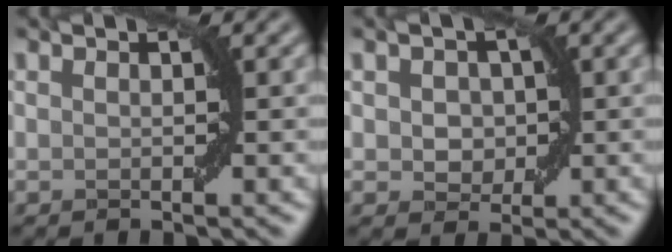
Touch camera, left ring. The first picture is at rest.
{"total": 2.6, "force": [0.3, 2.1, 1.5], "torque": [-0.023, 0.004, -0.001]}